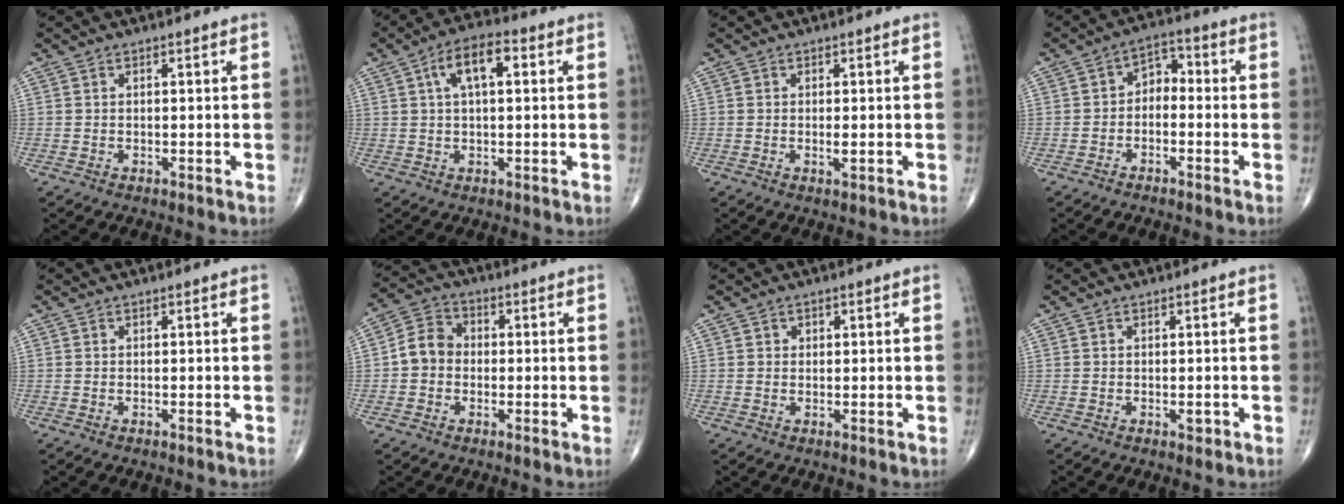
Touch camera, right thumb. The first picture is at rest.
{"total": 7.8, "force": [2.2, 3.5, 6.7], "torque": [-0.114, 0.018, 0.032]}
{"total": 1.0, "force": [-0.1, 0.2, 1.0], "torque": [-0.019, -0.004, -0.003]}
{"total": 4.6, "force": [-1.2, 3.2, 3.1], "torque": [-0.031, 0.032, -0.034]}
{"total": 0.0}
{"total": 6.2, "force": [-0.7, 5.4, 3.1], "torque": [-0.040, 0.023, -0.027]}
{"total": 0.7, "force": [0.2, 0.7, 0.2], "torque": [0.005, 0.000, 0.002]}
{"total": 1.0, "force": [-0.4, 0.5, 0.8], "torque": [-0.010, -0.002, -0.006]}